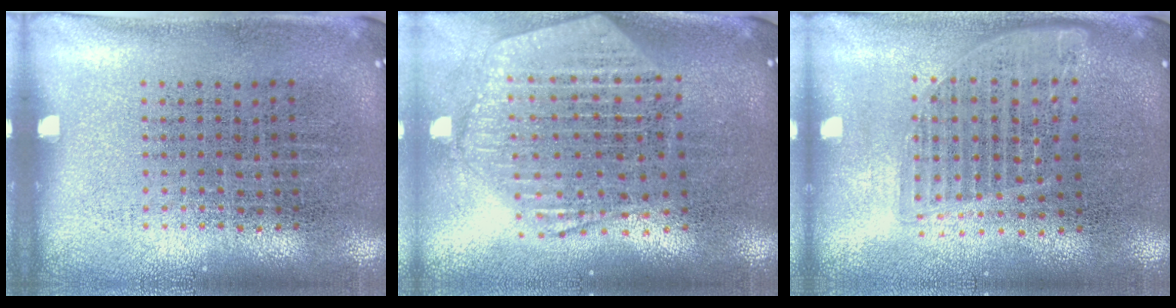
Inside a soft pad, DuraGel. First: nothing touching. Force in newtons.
{"total": 2.6, "press": 2.2, "slide": 1.4}
{"total": 1.6, "press": 1.4, "slide": 0.8}